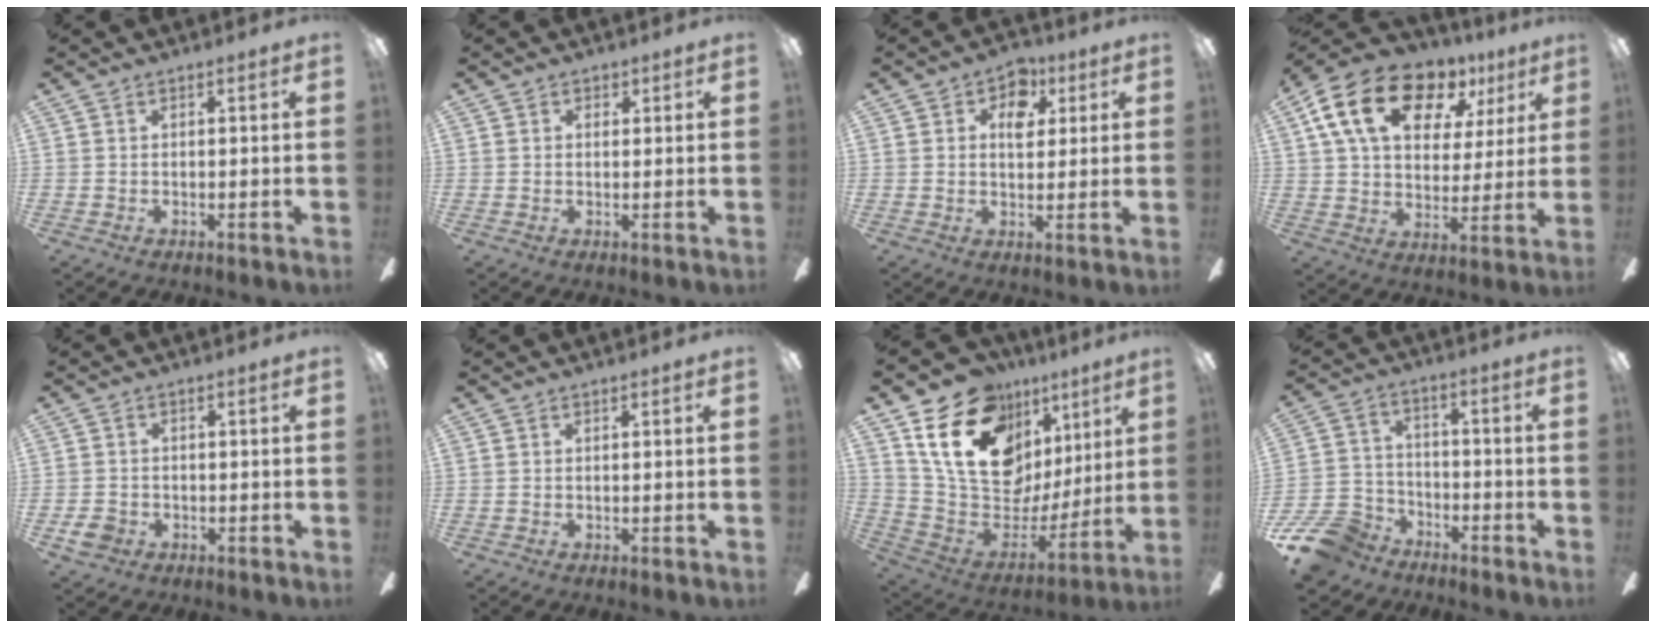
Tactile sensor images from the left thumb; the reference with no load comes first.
{"total": 1.4, "force": [0.4, 1.2, 0.5], "torque": [-0.001, 0.001, 0.005]}
{"total": 7.1, "force": [2.7, 5.2, 4.0], "torque": [-0.033, -0.005, 0.039]}
{"total": 19.5, "force": [10.5, 11.7, 11.5], "torque": [-0.201, -0.039, 0.188]}
{"total": 4.0, "force": [-1.9, 3.1, 1.5], "torque": [-0.034, 0.008, -0.037]}
{"total": 0.0}
{"total": 22.5, "force": [12.0, 14.5, 12.3], "torque": [-0.229, -0.062, 0.228]}
{"total": 11.5, "force": [-8.1, 7.2, 3.8], "torque": [-0.090, 0.052, -0.150]}